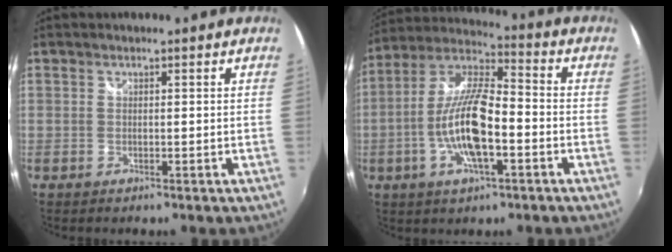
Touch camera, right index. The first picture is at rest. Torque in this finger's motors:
{"motor_torque": [2.14, 0.00, 1.05, 0.18]}